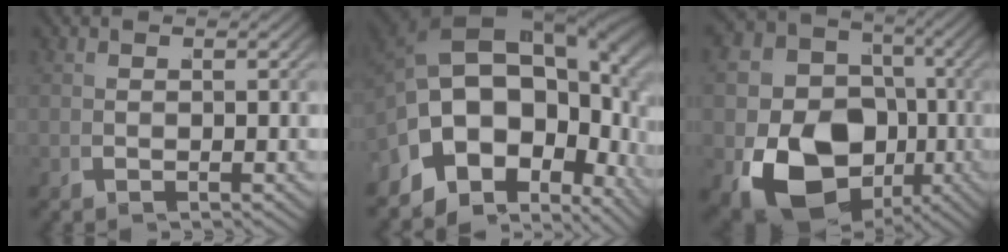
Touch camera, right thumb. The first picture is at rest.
{"total": 18.6, "force": [0.8, 12.7, 13.6], "torque": [-0.245, -0.022, 0.009]}
{"total": 16.6, "force": [-3.1, 12.8, 10.1], "torque": [-0.211, -0.078, -0.027]}